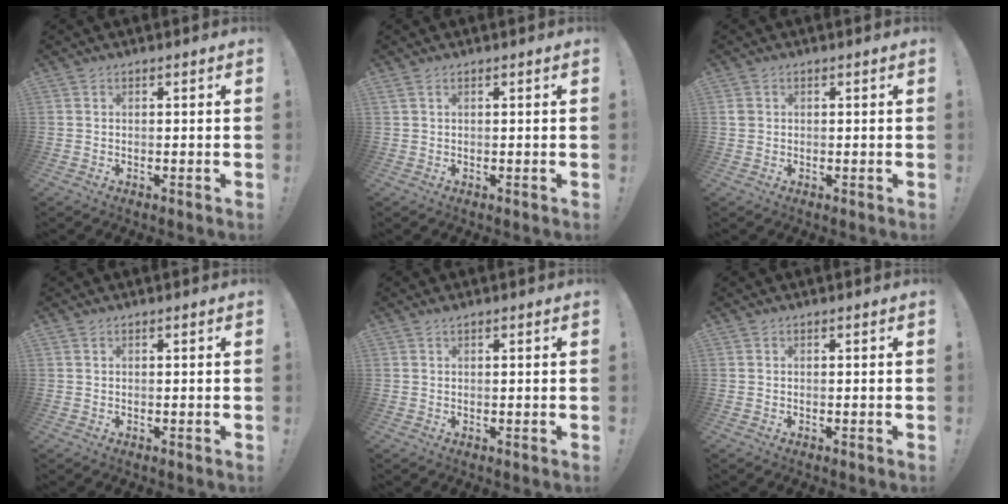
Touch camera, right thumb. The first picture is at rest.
{"total": 1.1, "force": [0.6, 0.3, 0.8], "torque": [-0.021, 0.003, 0.013]}
{"total": 1.5, "force": [0.4, 1.3, 0.6], "torque": [-0.005, 0.000, 0.006]}
{"total": 0.0}
{"total": 0.8, "force": [0.7, -0.2, 0.4], "torque": [-0.001, -0.003, 0.011]}
{"total": 0.0}